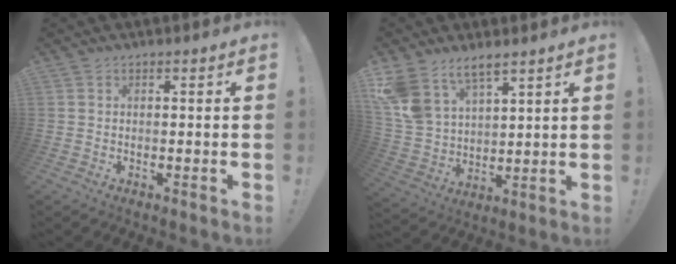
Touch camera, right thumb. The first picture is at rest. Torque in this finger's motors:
{"motor_torque": [0.22, 0.45, 1.10, 0.87, 0.10]}